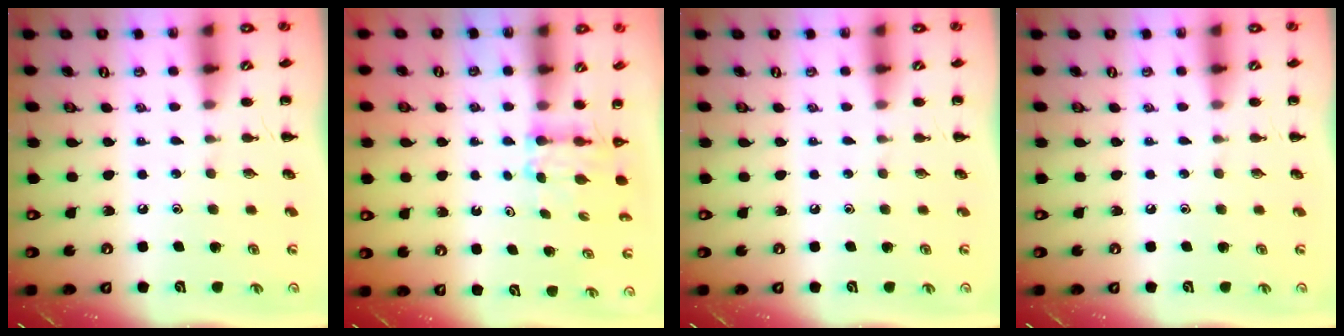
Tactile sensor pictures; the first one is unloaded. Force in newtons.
{"total": 3.7, "press": 3.6, "slide": 0.6}
{"total": 0.0}
{"total": 0.0}